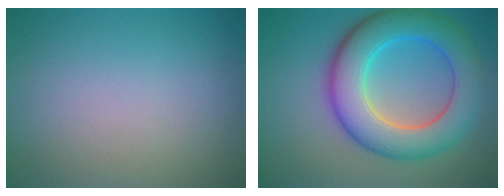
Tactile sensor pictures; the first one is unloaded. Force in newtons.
{"total": 9.1, "press": 9.1, "slide": 0.3}